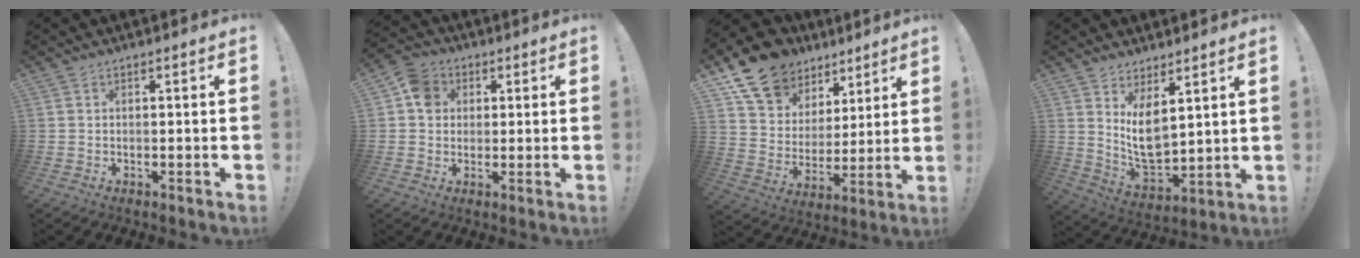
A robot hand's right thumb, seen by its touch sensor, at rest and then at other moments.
{"total": 7.3, "force": [1.9, 6.2, 3.2], "torque": [-0.032, 0.005, 0.037]}
{"total": 16.1, "force": [11.1, 10.6, 4.9], "torque": [-0.088, -0.072, 0.219]}
{"total": 9.8, "force": [5.1, 5.1, 6.7], "torque": [-0.120, -0.050, 0.100]}